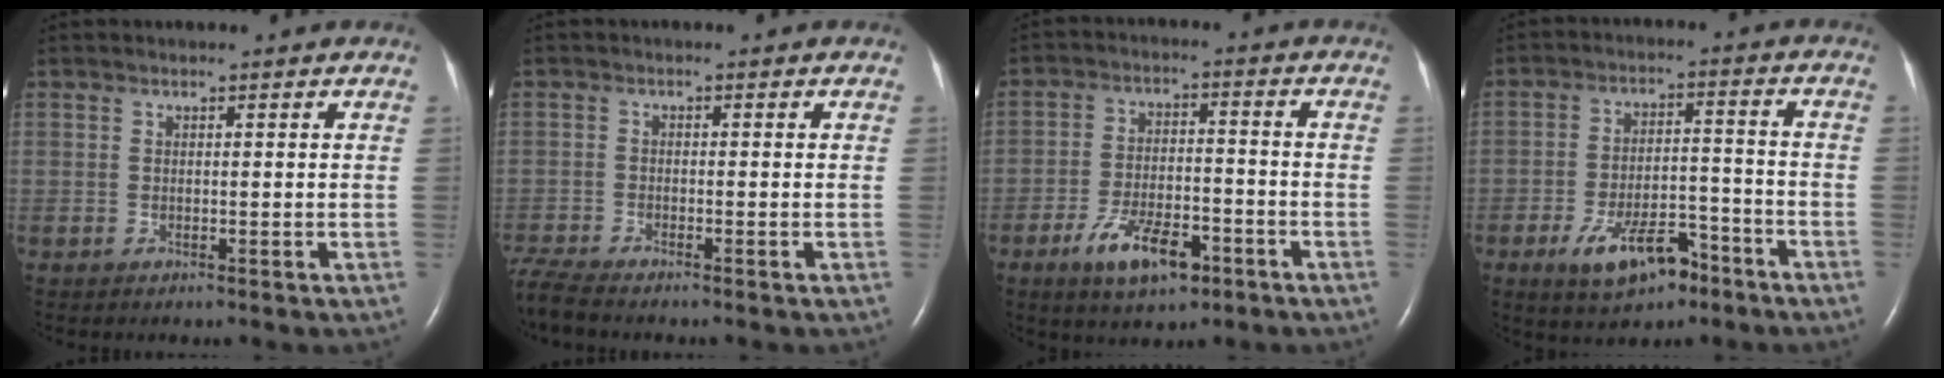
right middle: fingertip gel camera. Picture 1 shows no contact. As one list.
[{"total": 4.4, "force": [-4.2, -0.2, 1.4], "torque": [-0.034, -0.019, -0.082]}, {"total": 9.2, "force": [-5.3, 3.6, 6.7], "torque": [-0.129, -0.003, -0.087]}, {"total": 9.7, "force": [-6.0, 4.1, 6.4], "torque": [-0.118, 0.004, -0.096]}]